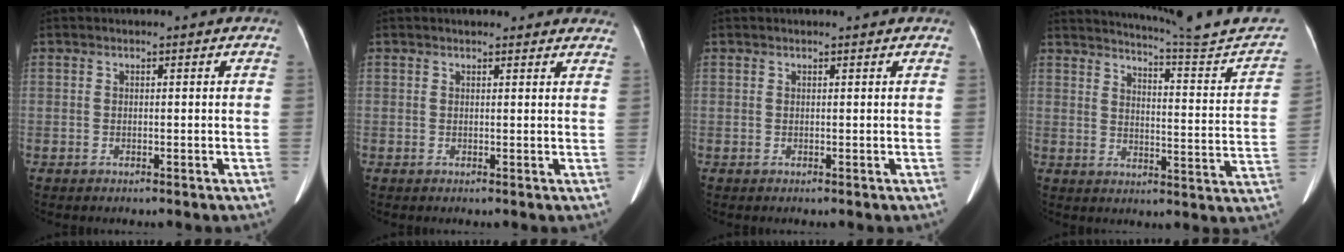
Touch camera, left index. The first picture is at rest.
{"total": 6.8, "force": [6.1, 2.4, 1.7], "torque": [0.004, 0.015, 0.056]}
{"total": 1.3, "force": [1.2, 0.0, 0.5], "torque": [-0.011, 0.012, 0.018]}
{"total": 19.2, "force": [17.9, -0.8, 6.9], "torque": [-0.100, -0.071, 0.220]}